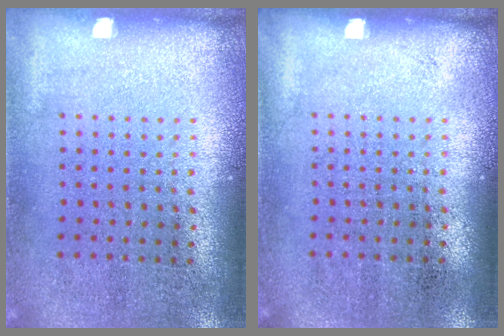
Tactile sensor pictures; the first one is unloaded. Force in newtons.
{"total": 0.0}